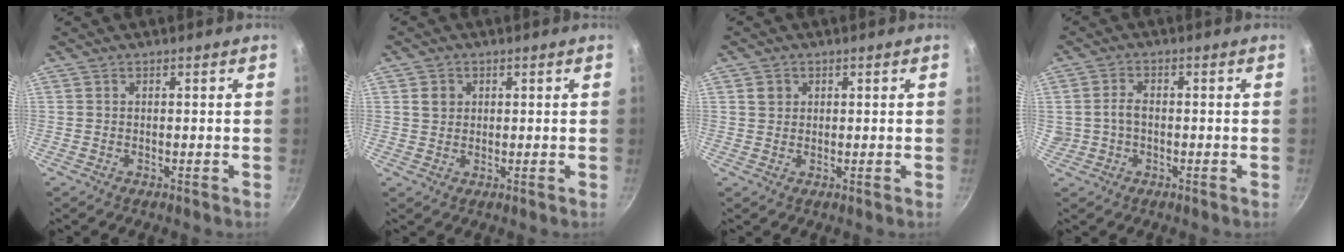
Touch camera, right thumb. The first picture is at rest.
{"total": 2.8, "force": [0.8, 2.4, 1.1], "torque": [-0.007, 0.004, 0.012]}
{"total": 2.3, "force": [0.7, 2.0, 0.8], "torque": [-0.003, 0.004, 0.011]}
{"total": 3.5, "force": [-0.3, 2.6, 2.3], "torque": [-0.030, 0.016, -0.004]}